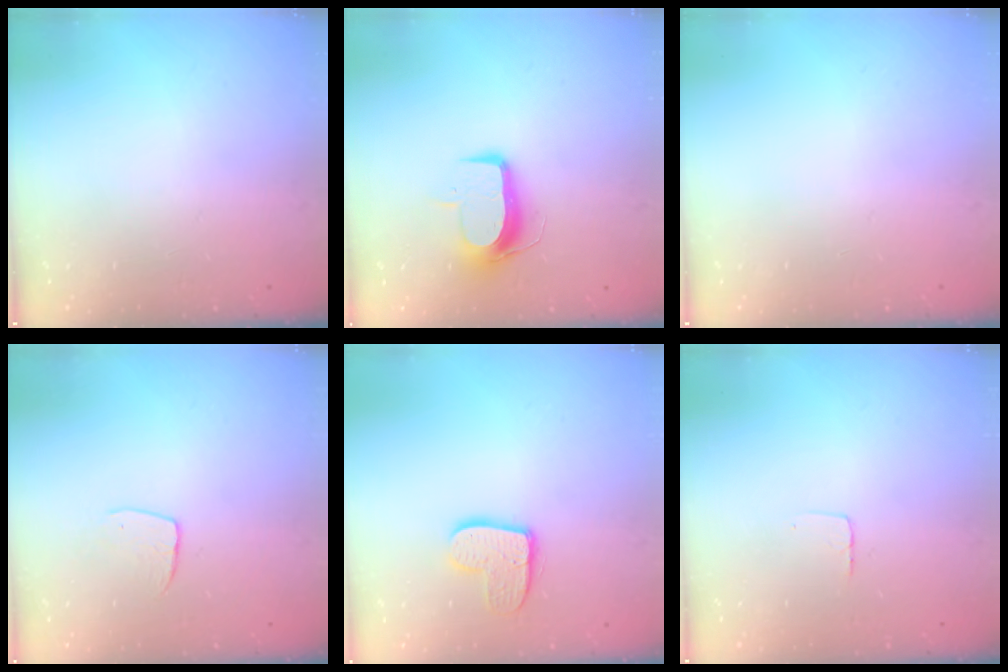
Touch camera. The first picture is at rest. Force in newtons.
{"total": 9.5, "press": 9.5, "slide": 0.8}
{"total": 0.0}
{"total": 7.0, "press": 6.9, "slide": 0.5}
{"total": 11.6, "press": 11.6, "slide": 1.0}
{"total": 2.9, "press": 2.9, "slide": 0.2}